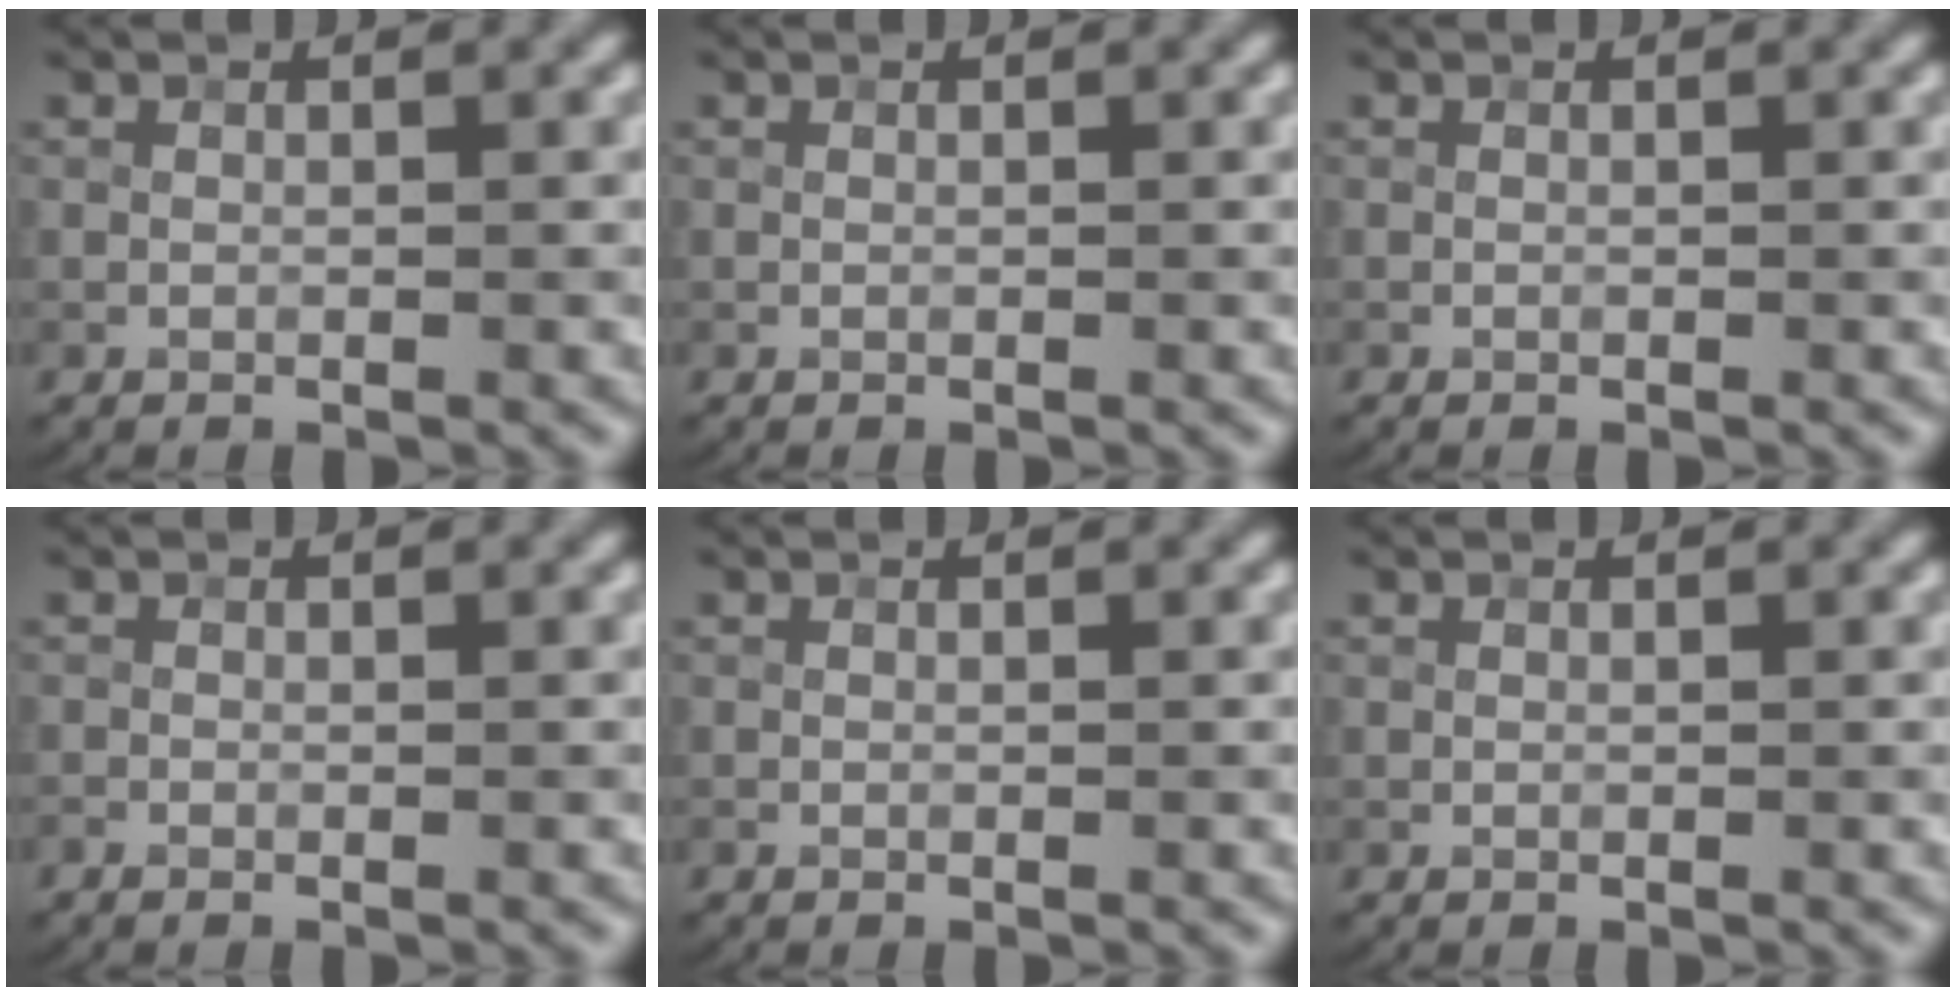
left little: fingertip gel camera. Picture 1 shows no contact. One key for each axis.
{"total": 0.0}
{"total": 0.0}
{"total": 0.5, "fx": -0.5, "fy": 0.1, "fz": 0.2, "tx": -0.001, "ty": -0.002, "tz": -0.009}
{"total": 0.0}
{"total": 0.0}